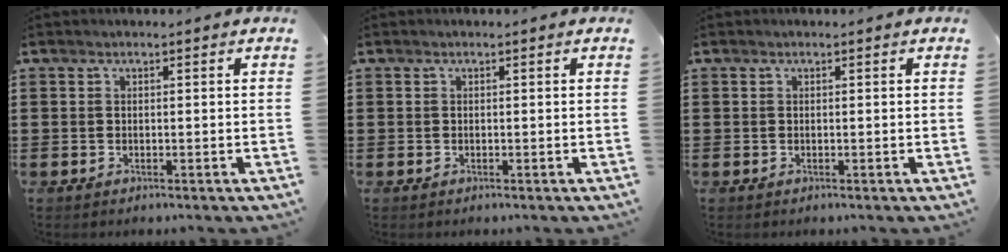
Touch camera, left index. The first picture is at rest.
{"total": 0.0}
{"total": 0.0}